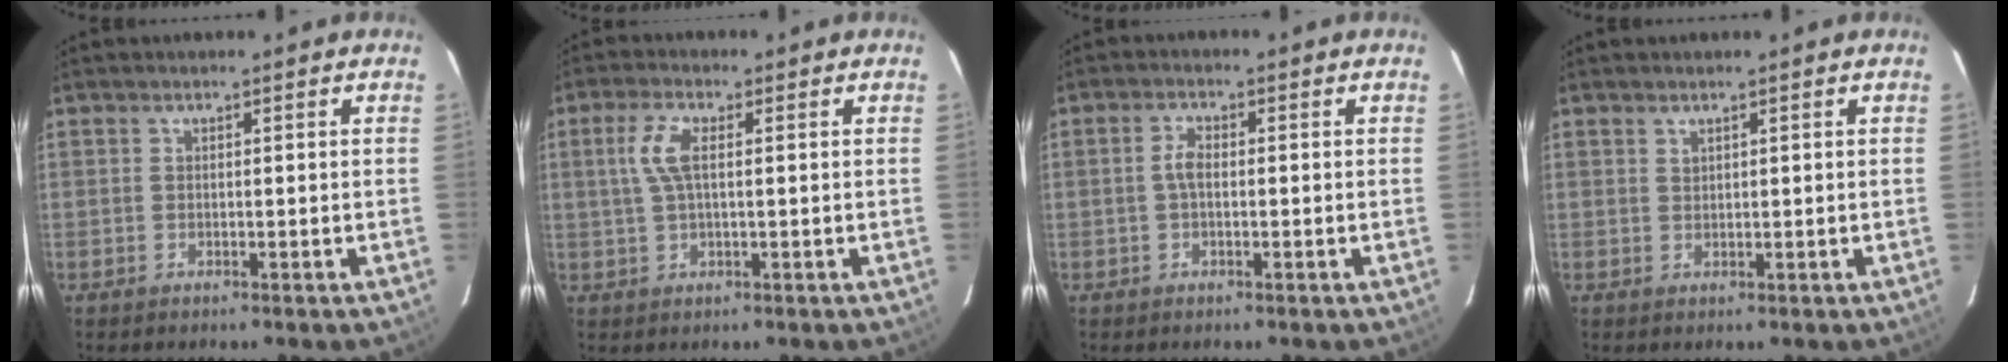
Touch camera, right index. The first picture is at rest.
{"total": 5.3, "force": [1.0, 1.9, 4.8], "torque": [-0.102, 0.009, 0.024]}
{"total": 2.4, "force": [-0.1, 1.3, 2.0], "torque": [-0.042, 0.007, -0.002]}
{"total": 0.8, "force": [0.7, 0.4, 0.1], "torque": [-0.002, 0.001, 0.013]}